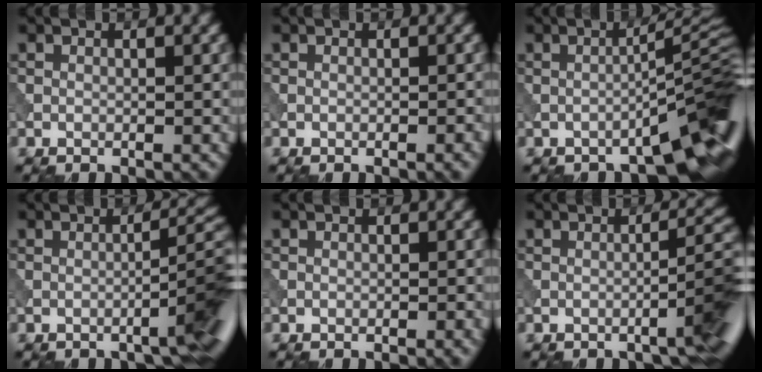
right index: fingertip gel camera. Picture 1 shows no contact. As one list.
[{"total": 1.0, "force": [-0.4, 0.2, 0.8], "torque": [-0.008, 0.003, -0.008]}, {"total": 7.4, "force": [-4.2, 1.1, 6.0], "torque": [-0.072, 0.013, -0.068]}, {"total": 5.9, "force": [-2.2, 1.0, 5.4], "torque": [-0.062, 0.020, -0.036]}, {"total": 0.6, "force": [-0.2, 0.1, 0.6], "torque": [-0.006, 0.002, -0.005]}, {"total": 5.3, "force": [-1.9, 0.8, 4.9], "torque": [-0.056, 0.020, -0.035]}]